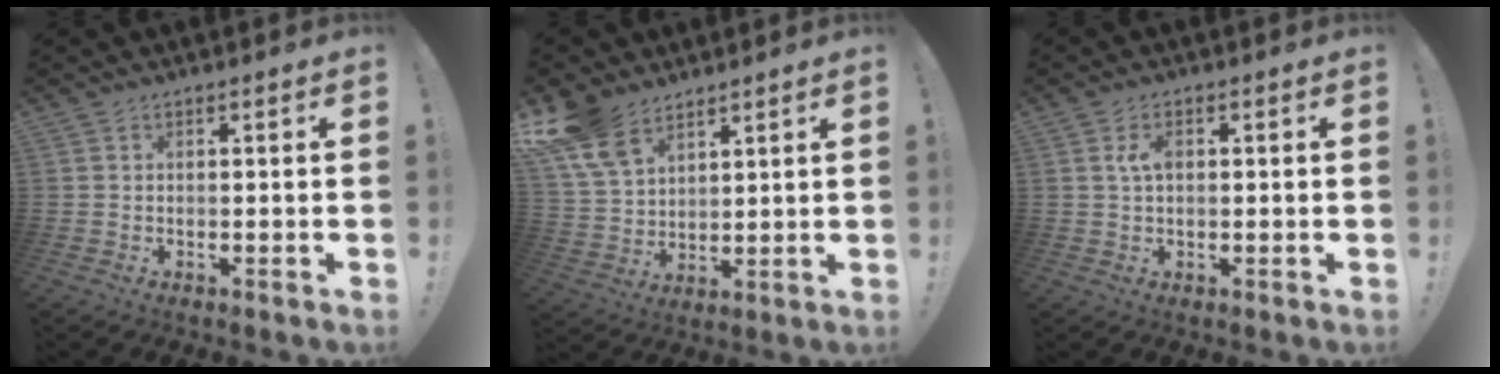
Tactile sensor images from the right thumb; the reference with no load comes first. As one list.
[{"total": 12.9, "force": [8.6, 7.4, 6.2], "torque": [-0.133, -0.041, 0.171]}, {"total": 3.3, "force": [0.6, 1.9, 2.6], "torque": [-0.060, 0.011, 0.011]}]